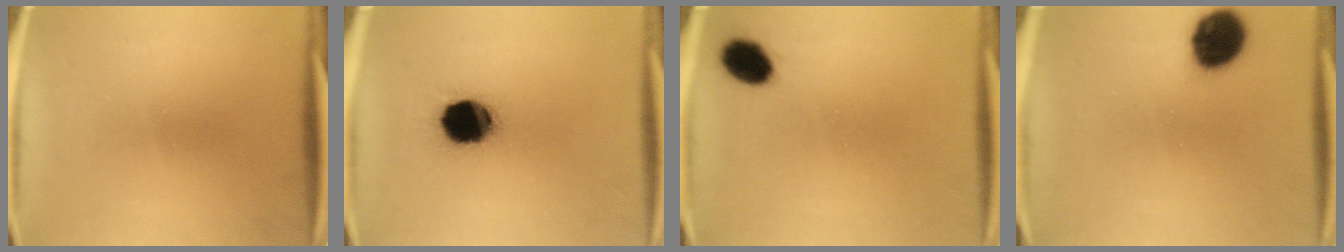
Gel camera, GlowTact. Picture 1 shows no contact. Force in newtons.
{"total": 14.9}
{"total": 6.2}
{"total": 12.5}